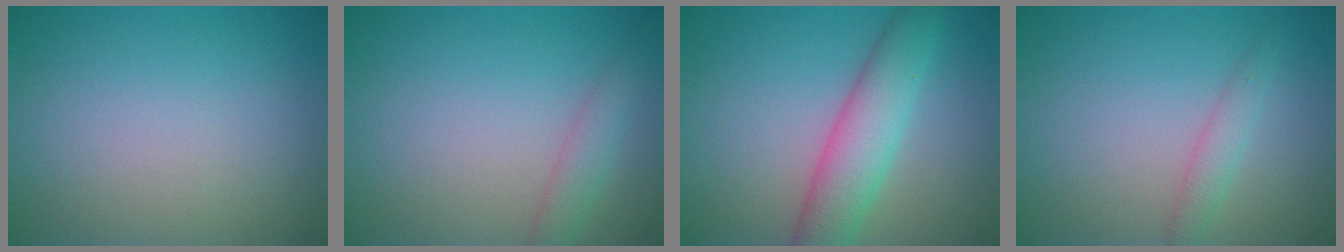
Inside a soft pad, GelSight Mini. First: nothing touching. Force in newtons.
{"total": 2.1, "press": 2.1, "slide": 0.1}
{"total": 5.6, "press": 5.6, "slide": 0.2}
{"total": 1.6, "press": 1.6, "slide": 0.1}